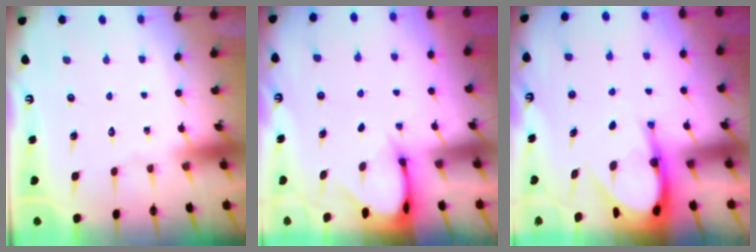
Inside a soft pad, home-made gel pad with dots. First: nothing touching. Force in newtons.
{"total": 2.9, "press": 2.9, "slide": 0.2}
{"total": 8.5, "press": 8.4, "slide": 1.0}